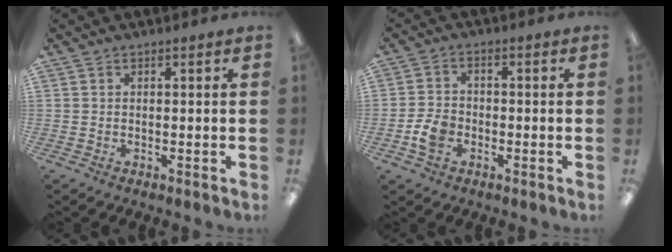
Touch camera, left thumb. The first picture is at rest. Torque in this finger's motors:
{"motor_torque": [-0.26, 0.37, 0.09, -0.07, 0.01]}